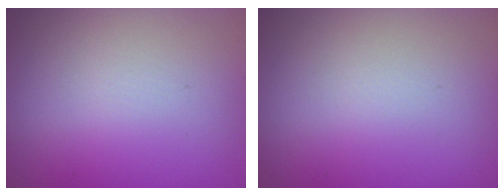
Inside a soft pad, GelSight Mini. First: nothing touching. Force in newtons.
{"total": 0.0}